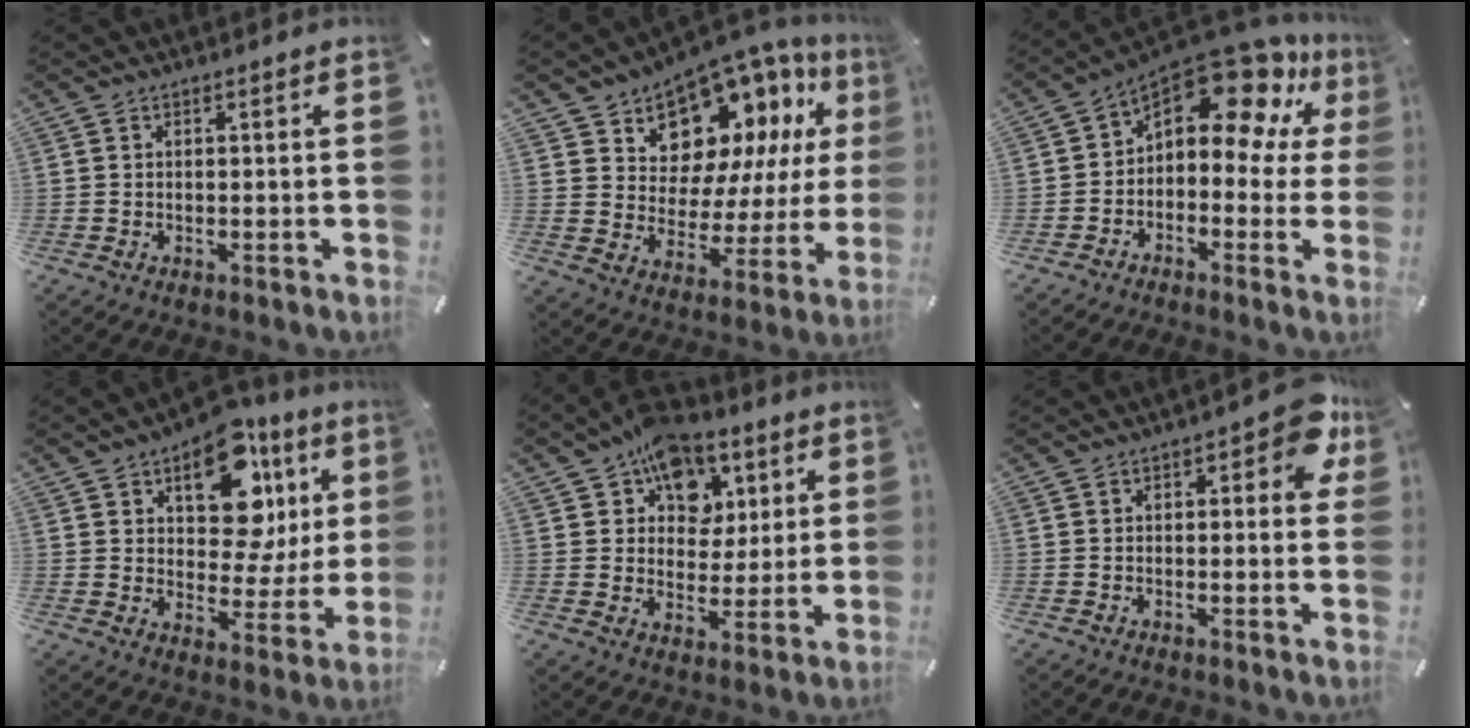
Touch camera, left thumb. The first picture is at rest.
{"total": 12.3, "force": [9.0, 7.8, 3.2], "torque": [-0.059, -0.093, 0.163]}
{"total": 15.8, "force": [9.7, 7.4, 10.0], "torque": [-0.152, -0.076, 0.166]}
{"total": 16.8, "force": [9.1, 9.9, 10.1], "torque": [-0.136, -0.063, 0.156]}
{"total": 12.1, "force": [6.1, 9.5, 4.5], "torque": [-0.064, -0.041, 0.110]}
{"total": 8.0, "force": [2.7, 3.7, 6.5], "torque": [-0.069, -0.012, 0.040]}